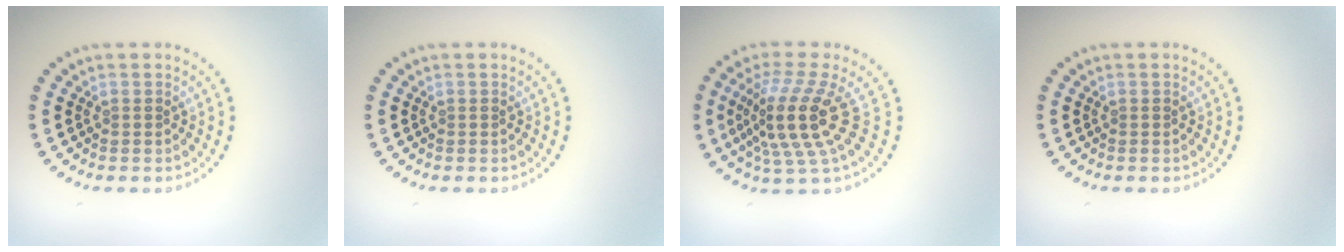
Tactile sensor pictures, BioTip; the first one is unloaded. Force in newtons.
{"total": 0.0}
{"total": 5.3, "press": 3.9, "slide": 3.6}
{"total": 0.0}